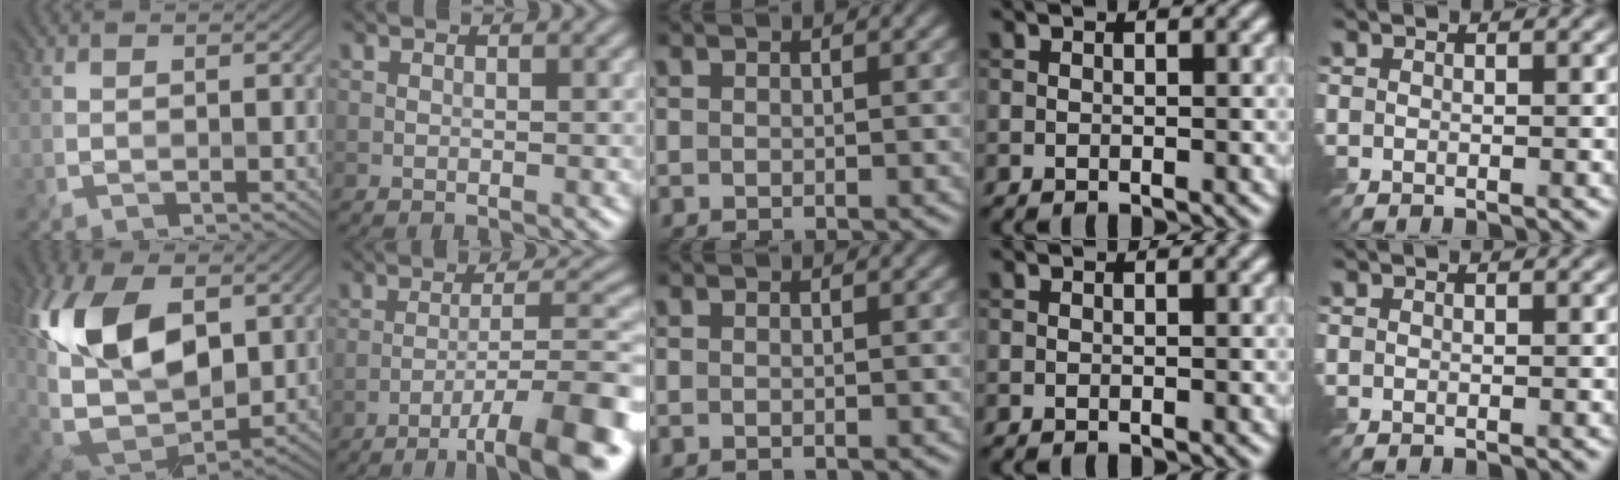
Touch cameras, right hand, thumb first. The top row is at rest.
{"thumb": {"total": 16.3, "force": [3.8, 10.0, 12.2], "torque": [-0.258, -0.007, 0.072]}, "index": {"total": 10.2, "force": [-6.3, 1.6, 7.9], "torque": [-0.118, 0.015, -0.096]}}